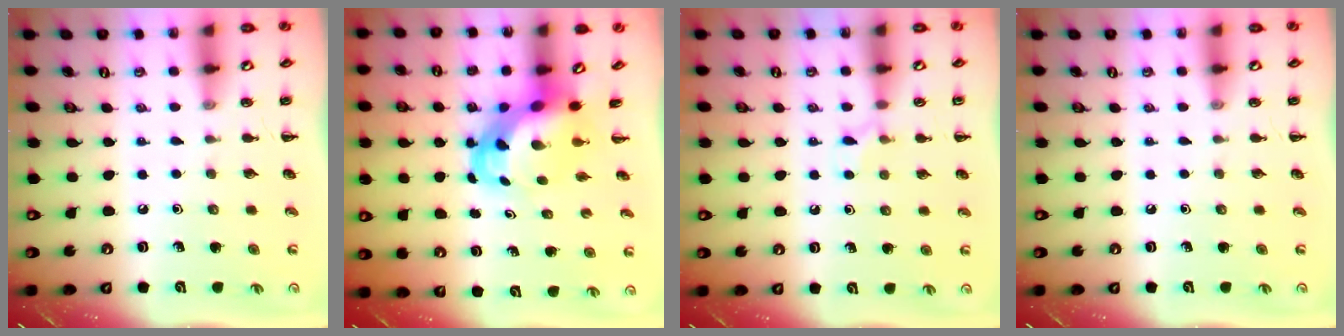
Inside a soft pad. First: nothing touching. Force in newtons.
{"total": 4.7, "press": 4.5, "slide": 1.4}
{"total": 5.5, "press": 5.2, "slide": 1.9}
{"total": 0.0}